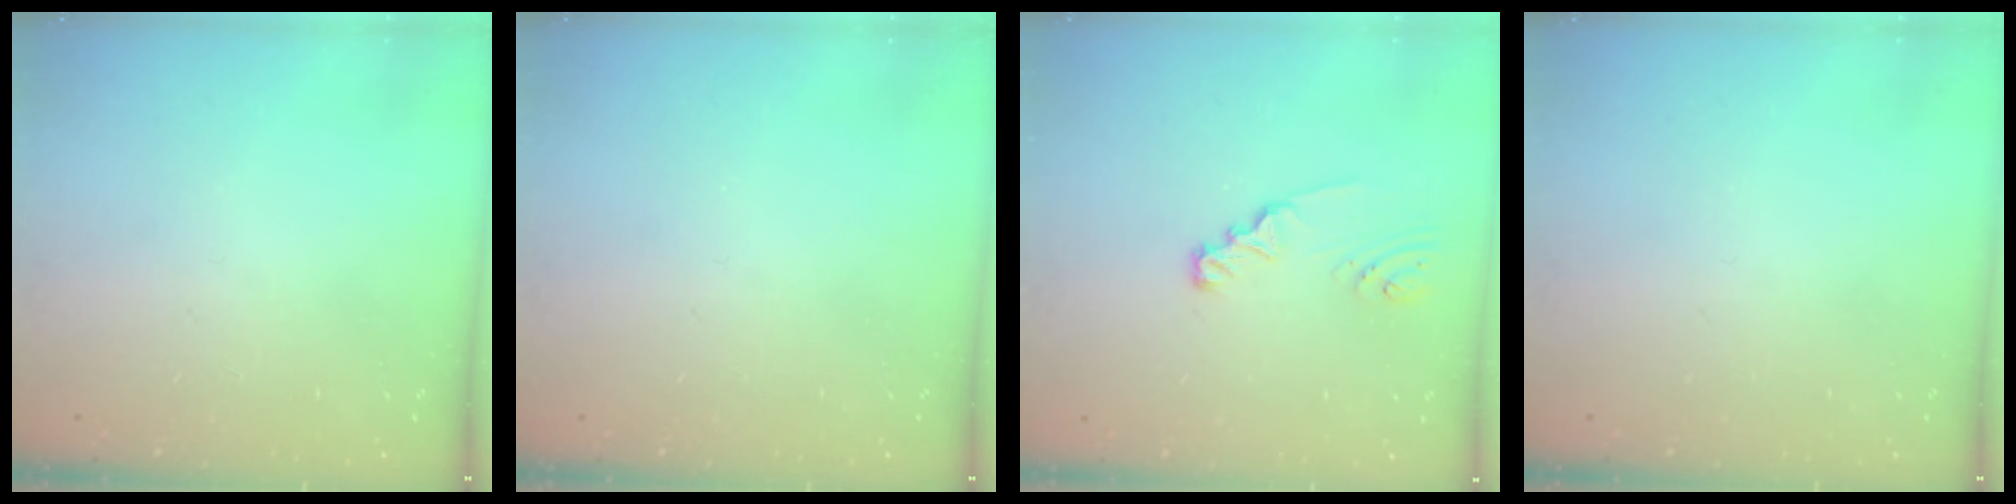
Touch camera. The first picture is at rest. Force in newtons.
{"total": 0.0}
{"total": 2.1, "press": 2.1, "slide": 0.3}
{"total": 0.0}